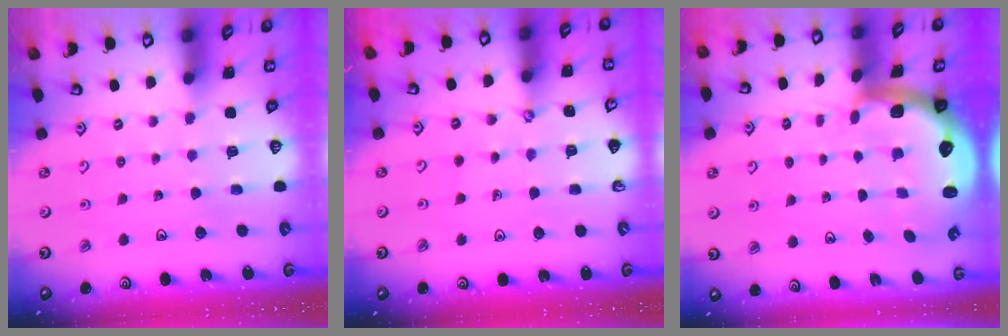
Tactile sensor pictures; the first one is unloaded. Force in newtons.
{"total": 1.9, "press": 1.9, "slide": 0.1}
{"total": 2.9, "press": 2.6, "slide": 1.4}